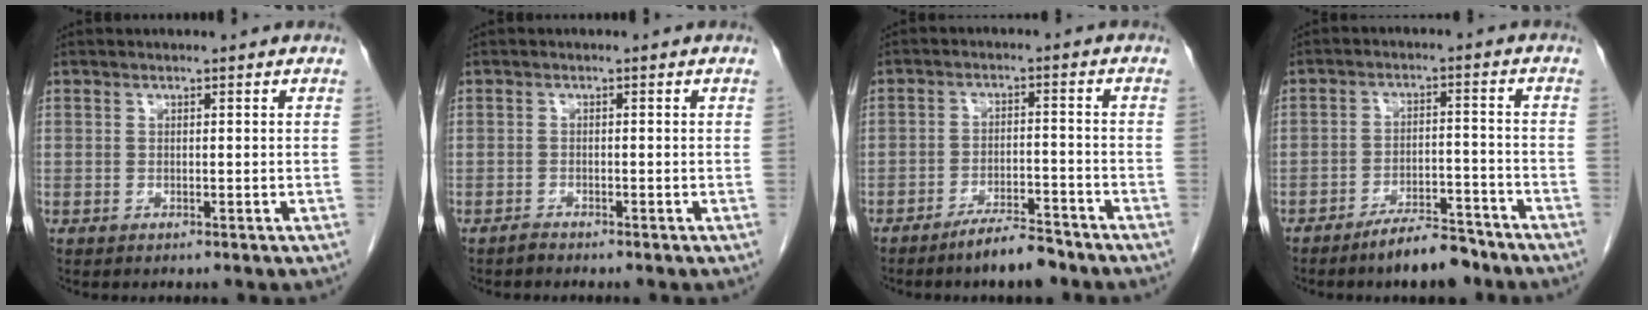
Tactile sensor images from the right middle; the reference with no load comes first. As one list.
[{"total": 0.7, "force": [-0.7, 0.1, 0.0], "torque": [-0.001, -0.001, -0.015]}, {"total": 5.8, "force": [-4.8, 1.0, 3.0], "torque": [-0.050, -0.003, -0.084]}, {"total": 6.4, "force": [-5.3, 1.4, 3.3], "torque": [-0.053, -0.001, -0.091]}]